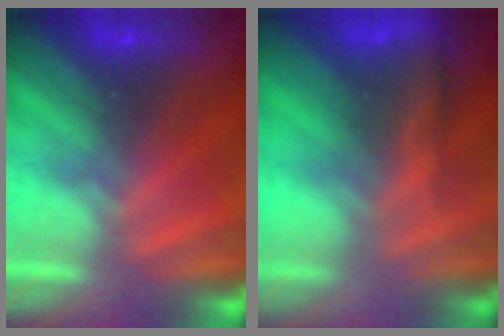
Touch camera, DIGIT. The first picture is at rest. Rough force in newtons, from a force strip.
{"total": 8.1}